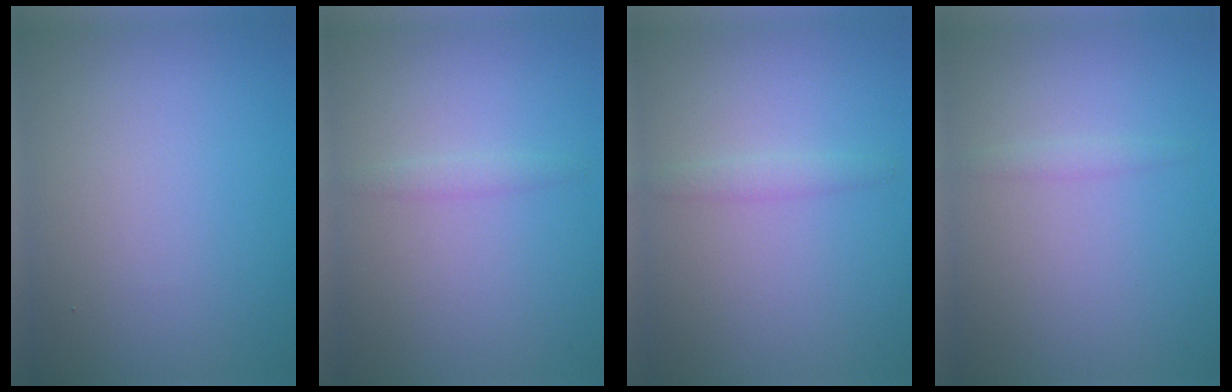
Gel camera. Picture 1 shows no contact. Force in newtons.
{"total": 0.9, "press": 0.9, "slide": 0.1}
{"total": 1.1, "press": 1.1, "slide": 0.0}
{"total": 0.8, "press": 0.8, "slide": 0.1}